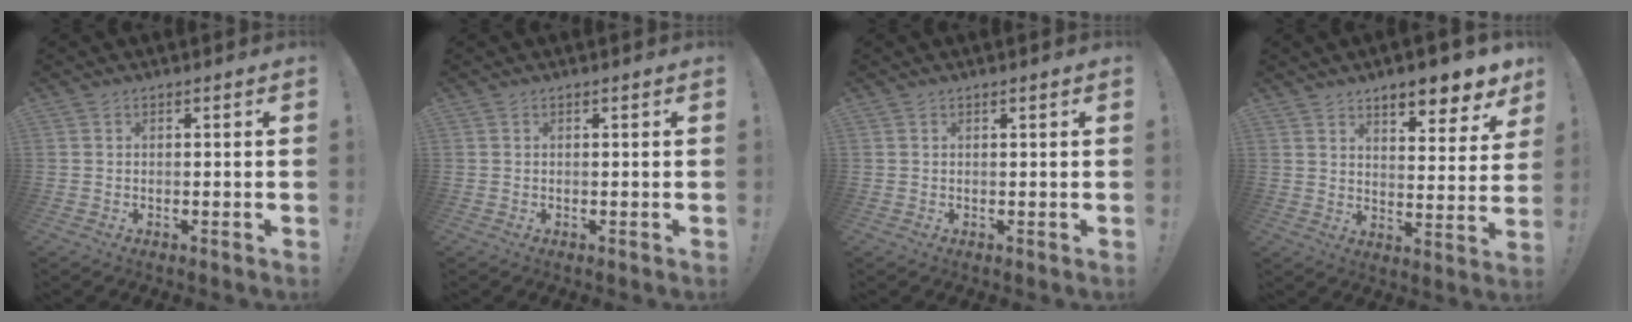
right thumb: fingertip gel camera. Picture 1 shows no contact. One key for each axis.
{"total": 0.0}
{"total": 0.6, "fx": 0.4, "fy": -0.2, "fz": 0.3, "tx": 0.001, "ty": -0.003, "tz": 0.006}
{"total": 9.5, "fx": 7.5, "fy": 2.3, "fz": 5.3, "tx": -0.061, "ty": -0.062, "tz": 0.126}